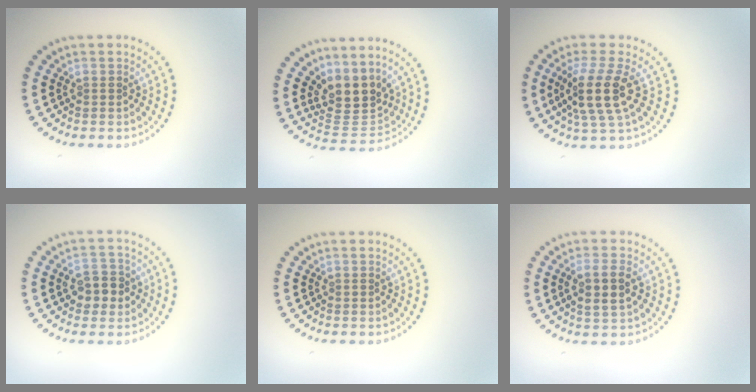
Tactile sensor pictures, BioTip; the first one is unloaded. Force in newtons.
{"total": 3.8, "press": 2.9, "slide": 2.5}
{"total": 4.3, "press": 3.4, "slide": 2.5}
{"total": 2.8, "press": 2.8, "slide": 0.4}
{"total": 0.0}
{"total": 2.8, "press": 2.7, "slide": 0.8}